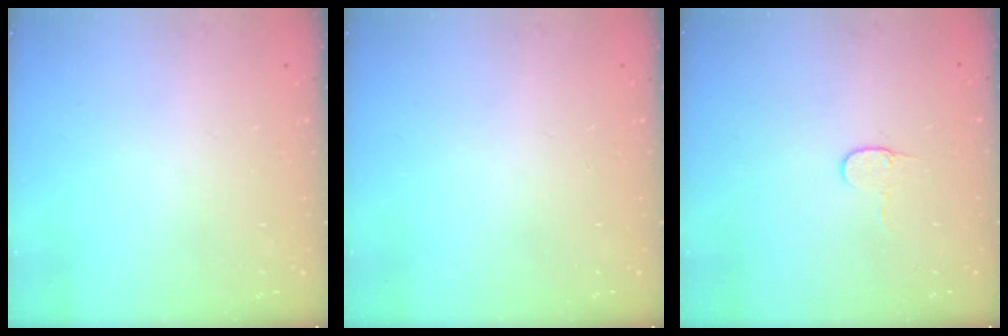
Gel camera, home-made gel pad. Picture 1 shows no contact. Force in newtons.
{"total": 0.0}
{"total": 3.2, "press": 3.2, "slide": 0.3}